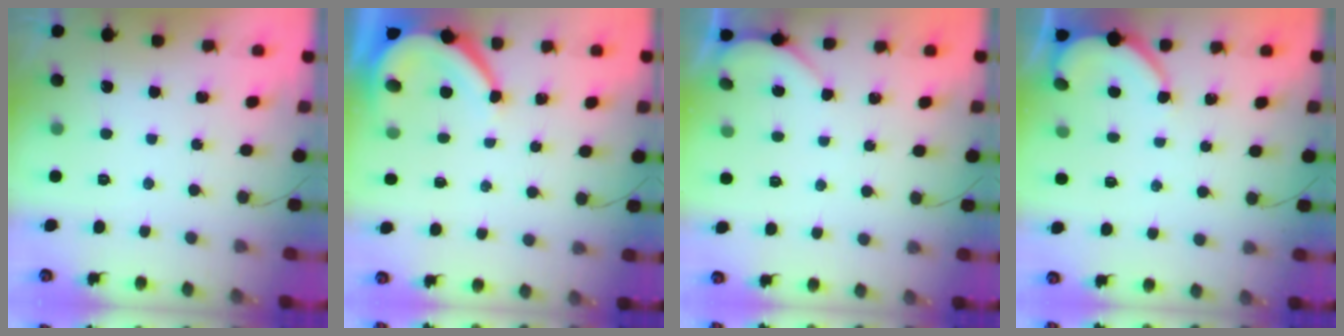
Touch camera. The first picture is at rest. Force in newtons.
{"total": 7.0, "press": 7.0, "slide": 0.4}
{"total": 2.5, "press": 2.4, "slide": 0.3}
{"total": 4.1, "press": 4.1, "slide": 0.4}